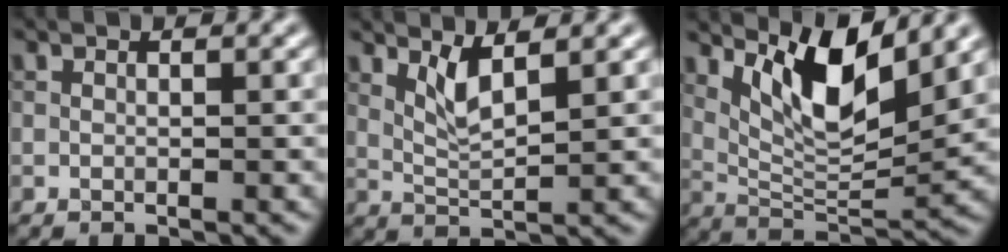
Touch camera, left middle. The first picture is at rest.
{"total": 2.6, "force": [1.5, 0.5, 2.1], "torque": [-0.045, -0.009, 0.035]}
{"total": 7.3, "force": [3.7, 2.2, 5.9], "torque": [-0.108, -0.012, 0.071]}